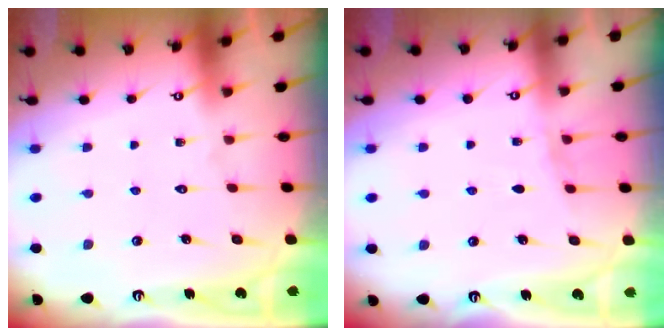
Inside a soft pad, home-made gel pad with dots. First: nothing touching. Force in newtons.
{"total": 2.9, "press": 2.8, "slide": 0.7}